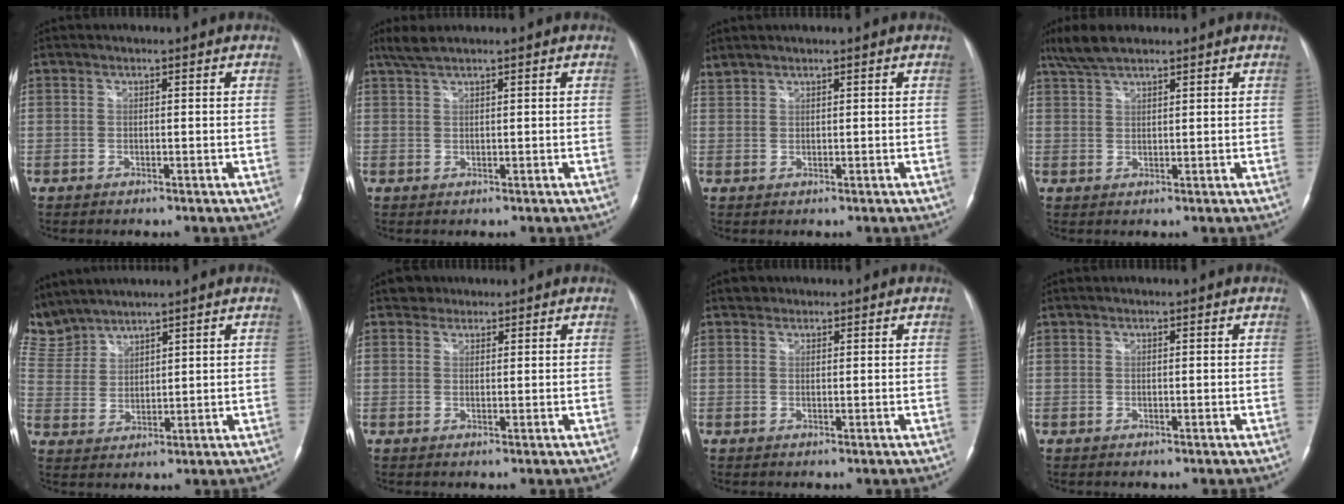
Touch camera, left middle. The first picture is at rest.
{"total": 2.4, "force": [2.0, 0.0, 1.5], "torque": [-0.039, 0.014, 0.044]}
{"total": 1.6, "force": [1.6, -0.1, 0.4], "torque": [-0.019, 0.020, 0.039]}
{"total": 4.7, "force": [3.8, 1.0, 2.5], "torque": [-0.061, 0.016, 0.077]}
{"total": 8.3, "force": [8.0, 2.1, 0.5], "torque": [-0.032, 0.014, 0.182]}
{"total": 1.9, "force": [1.4, 1.3, -0.2], "torque": [0.006, 0.008, 0.018]}
{"total": 1.1, "force": [0.8, 0.8, 0.0], "torque": [0.005, 0.006, 0.009]}
{"total": 0.0}